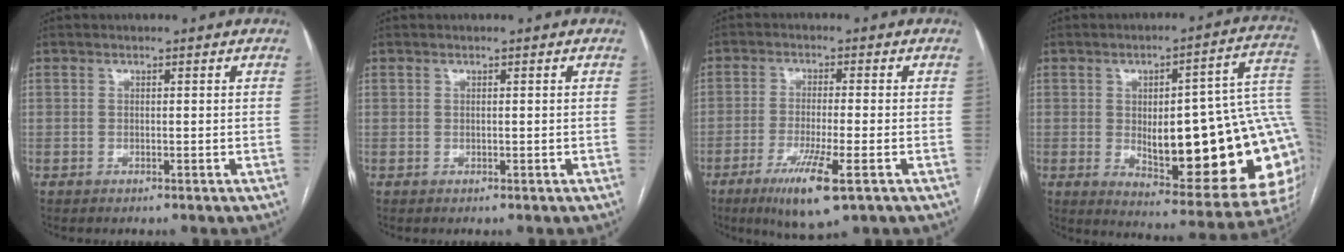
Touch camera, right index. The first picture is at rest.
{"total": 0.0}
{"total": 9.2, "force": [-4.7, 0.6, 7.9], "torque": [-0.146, -0.025, -0.077]}
{"total": 26.7, "force": [-0.9, 6.7, 25.8], "torque": [-0.256, 0.021, 0.005]}